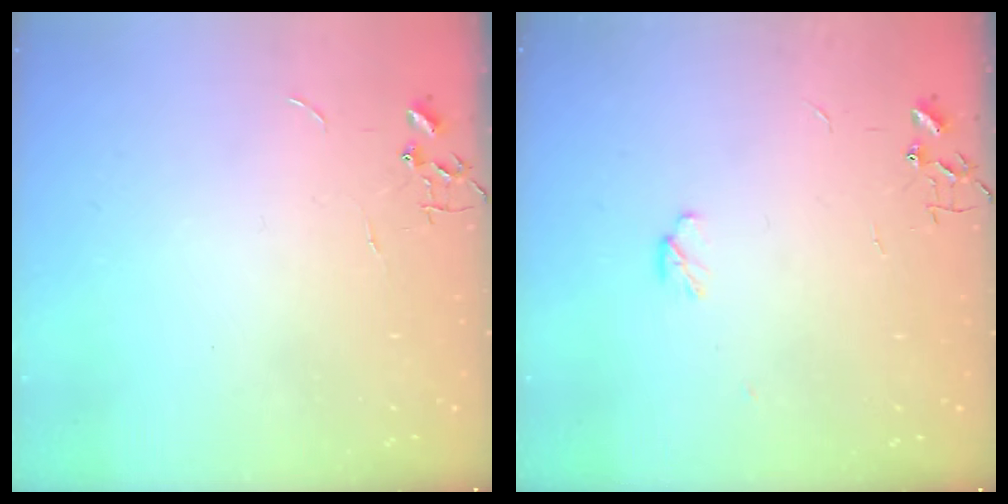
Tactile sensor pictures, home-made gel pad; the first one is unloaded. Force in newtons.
{"total": 3.8, "press": 3.7, "slide": 0.9}